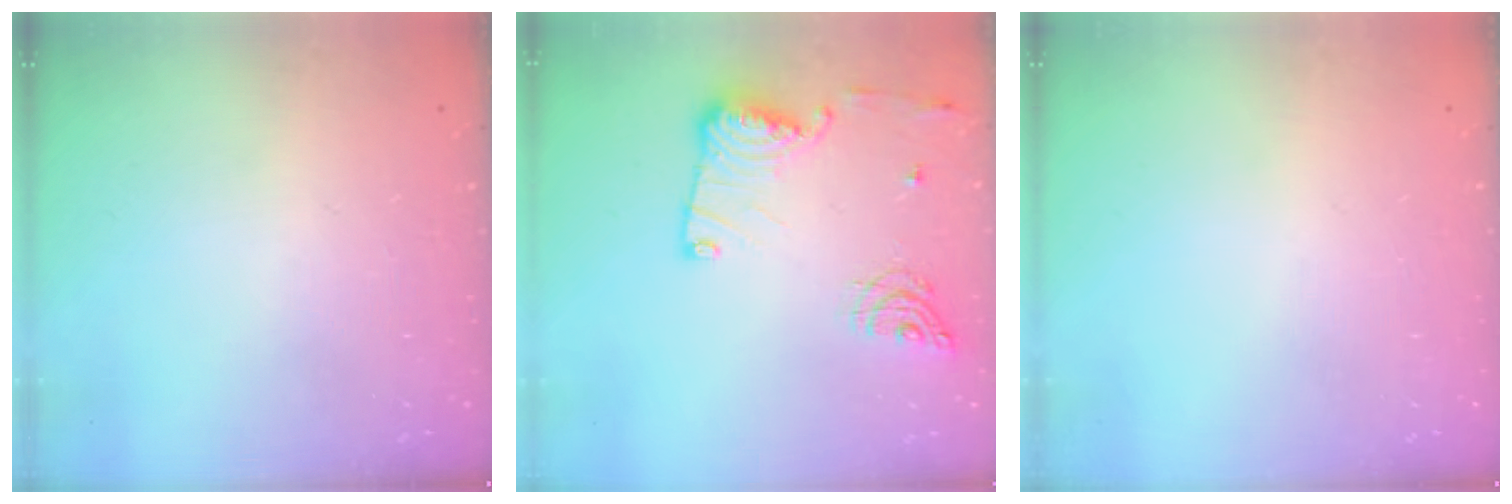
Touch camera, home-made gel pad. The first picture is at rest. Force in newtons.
{"total": 13.9, "press": 13.9, "slide": 0.8}
{"total": 0.0}